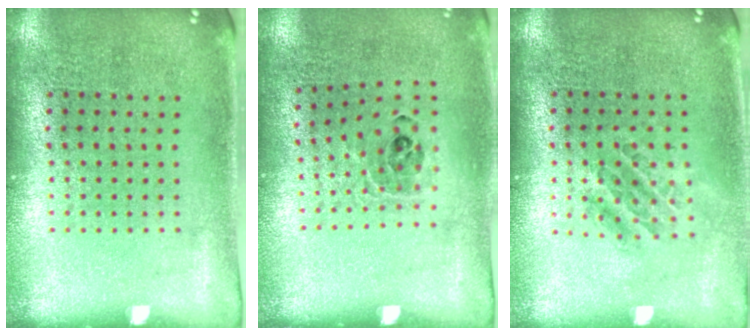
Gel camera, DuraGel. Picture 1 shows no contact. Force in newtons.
{"total": 0.9, "press": 0.8, "slide": 0.3}
{"total": 1.1, "press": 0.9, "slide": 0.5}